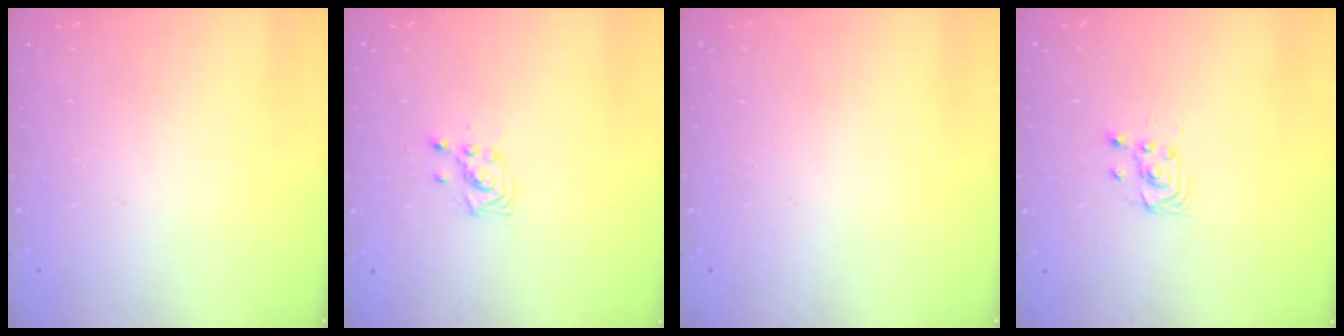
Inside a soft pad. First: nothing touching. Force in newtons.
{"total": 3.3, "press": 3.3, "slide": 0.4}
{"total": 0.0}
{"total": 2.5, "press": 2.2, "slide": 1.1}